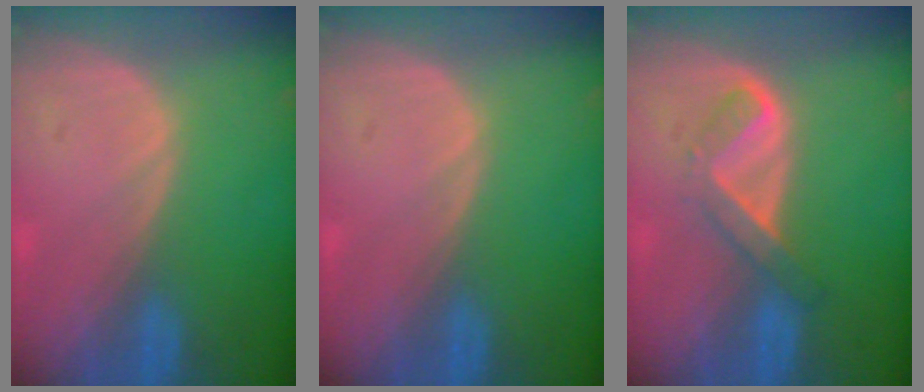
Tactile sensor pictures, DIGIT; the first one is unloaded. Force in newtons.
{"total": 0.0}
{"total": 5.2, "press": 4.4, "slide": 2.9}